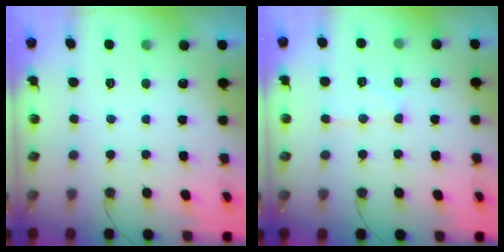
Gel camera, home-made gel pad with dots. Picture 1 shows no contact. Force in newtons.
{"total": 9.8, "press": 9.7, "slide": 0.9}